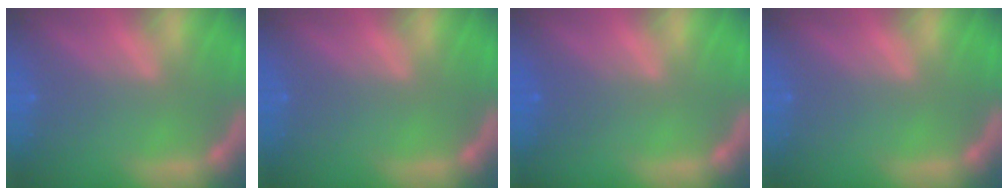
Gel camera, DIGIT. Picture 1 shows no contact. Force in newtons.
{"total": 0.0}
{"total": 1.5}
{"total": 0.0}